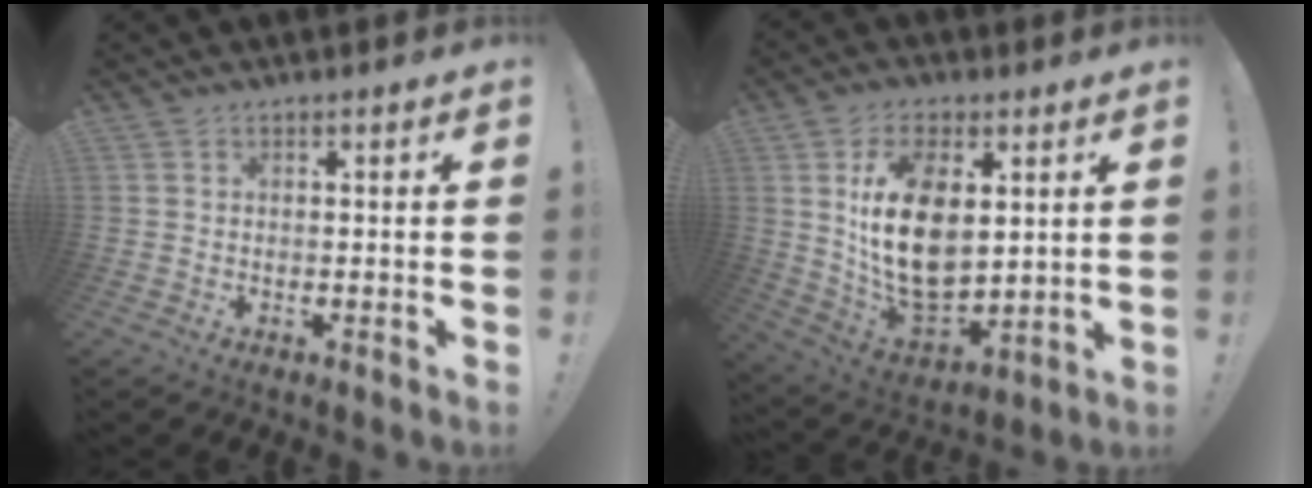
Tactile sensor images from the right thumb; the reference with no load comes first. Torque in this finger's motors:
{"motor_torque": [-0.09, 1.17, 0.95, 1.04, 0.19]}